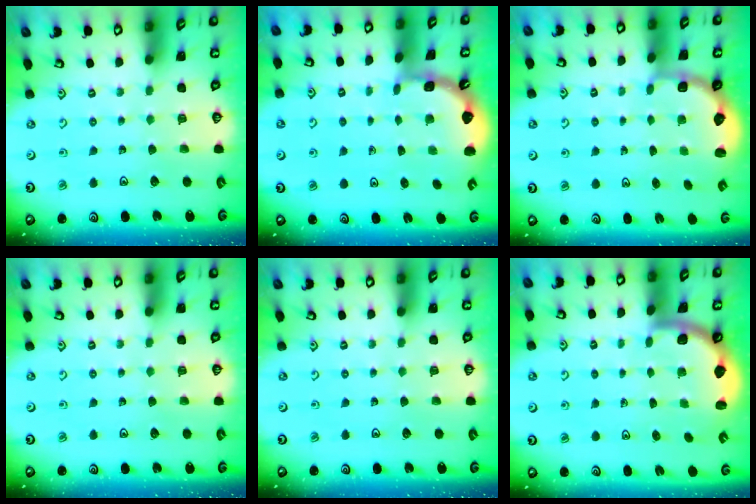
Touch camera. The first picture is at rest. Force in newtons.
{"total": 1.3, "press": 1.3, "slide": 0.1}
{"total": 2.7, "press": 2.3, "slide": 1.5}
{"total": 0.0}
{"total": 0.0}
{"total": 1.8, "press": 1.8, "slide": 0.1}